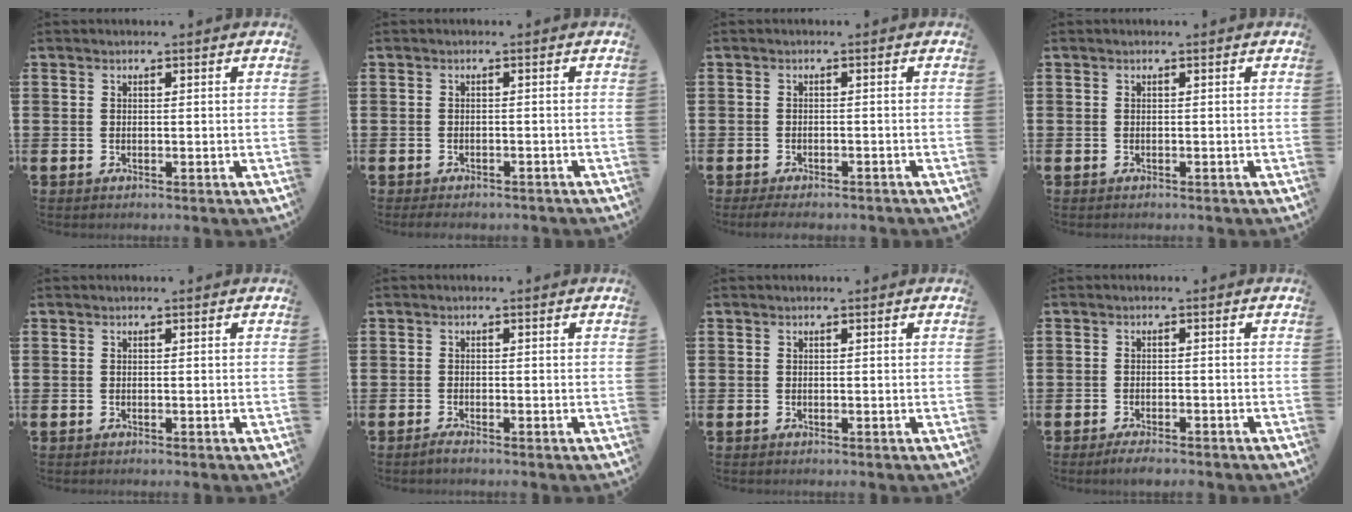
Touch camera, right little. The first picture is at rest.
{"total": 1.0, "force": [-0.9, 0.2, 0.3], "torque": [-0.007, 0.000, -0.020]}
{"total": 1.4, "force": [-1.2, 0.2, 0.6], "torque": [-0.011, 0.001, -0.024]}
{"total": 0.0}
{"total": 0.0}
{"total": 0.9, "force": [-0.6, 0.1, 0.7], "torque": [-0.011, -0.002, -0.012]}
{"total": 0.0}
{"total": 1.6, "force": [-1.5, 0.1, 0.7], "torque": [-0.013, 0.002, -0.029]}